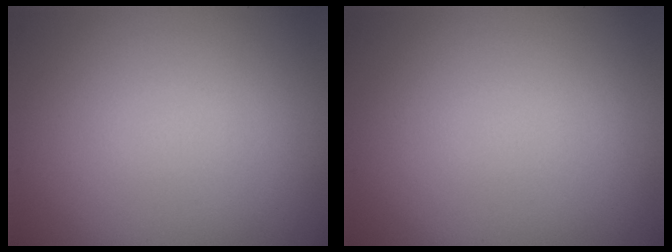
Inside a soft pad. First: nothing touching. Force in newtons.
{"total": 0.0}